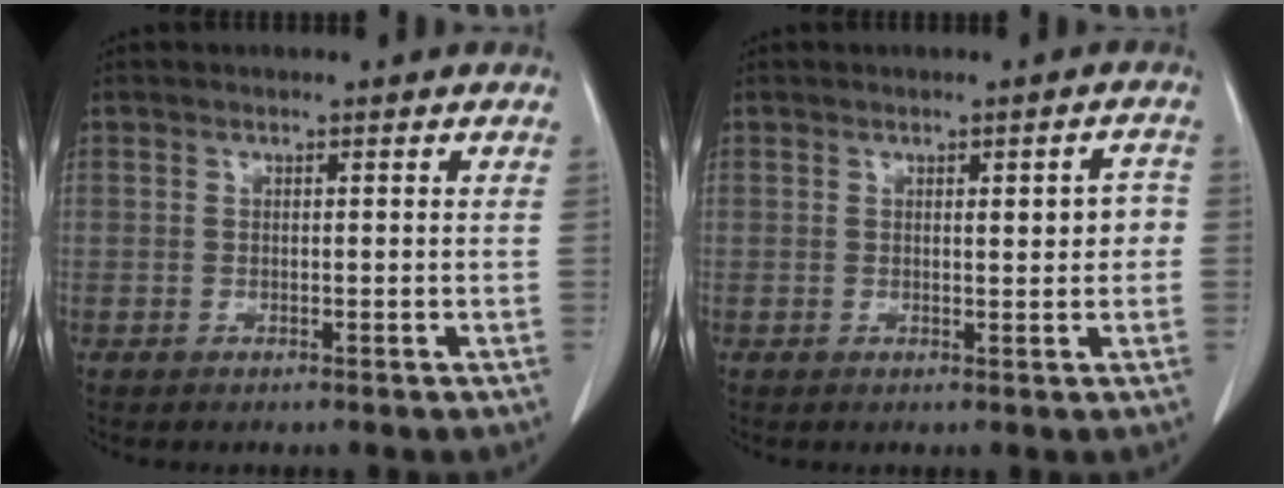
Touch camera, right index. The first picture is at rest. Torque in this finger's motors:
{"motor_torque": [0.29, 0.15, 0.04, 0.01]}